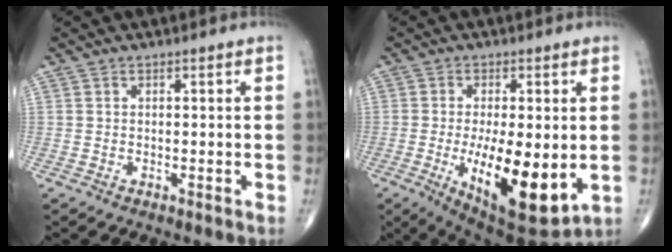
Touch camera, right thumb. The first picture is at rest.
{"total": 15.9, "force": [-2.8, 5.9, 14.5], "torque": [-0.233, -0.029, -0.028]}